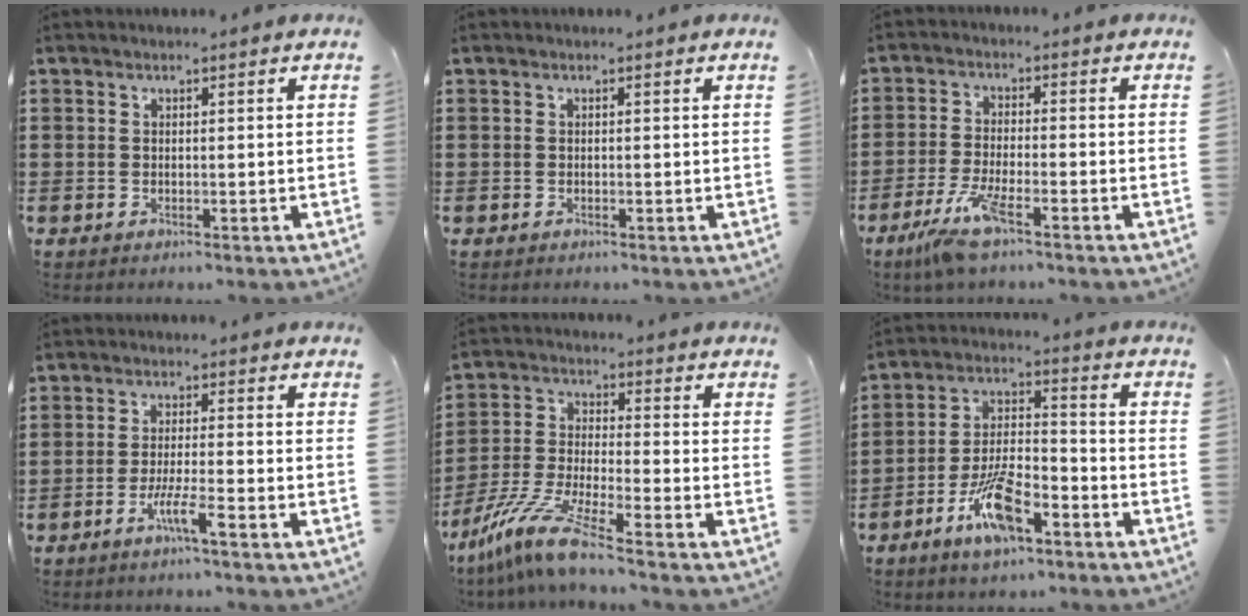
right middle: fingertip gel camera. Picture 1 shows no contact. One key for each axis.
{"total": 0.0}
{"total": 6.4, "fx": -4.3, "fy": 0.8, "fz": 4.7, "tx": -0.107, "ty": -0.017, "tz": -0.081}
{"total": 4.2, "fx": -2.6, "fy": 0.1, "fz": 3.3, "tx": -0.060, "ty": -0.003, "tz": -0.048}
{"total": 9.2, "fx": -7.2, "fy": 0.2, "fz": 5.6, "tx": -0.135, "ty": -0.010, "tz": -0.151}
{"total": 9.4, "fx": -5.2, "fy": 3.4, "fz": 7.1, "tx": -0.156, "ty": 0.003, "tz": -0.097}